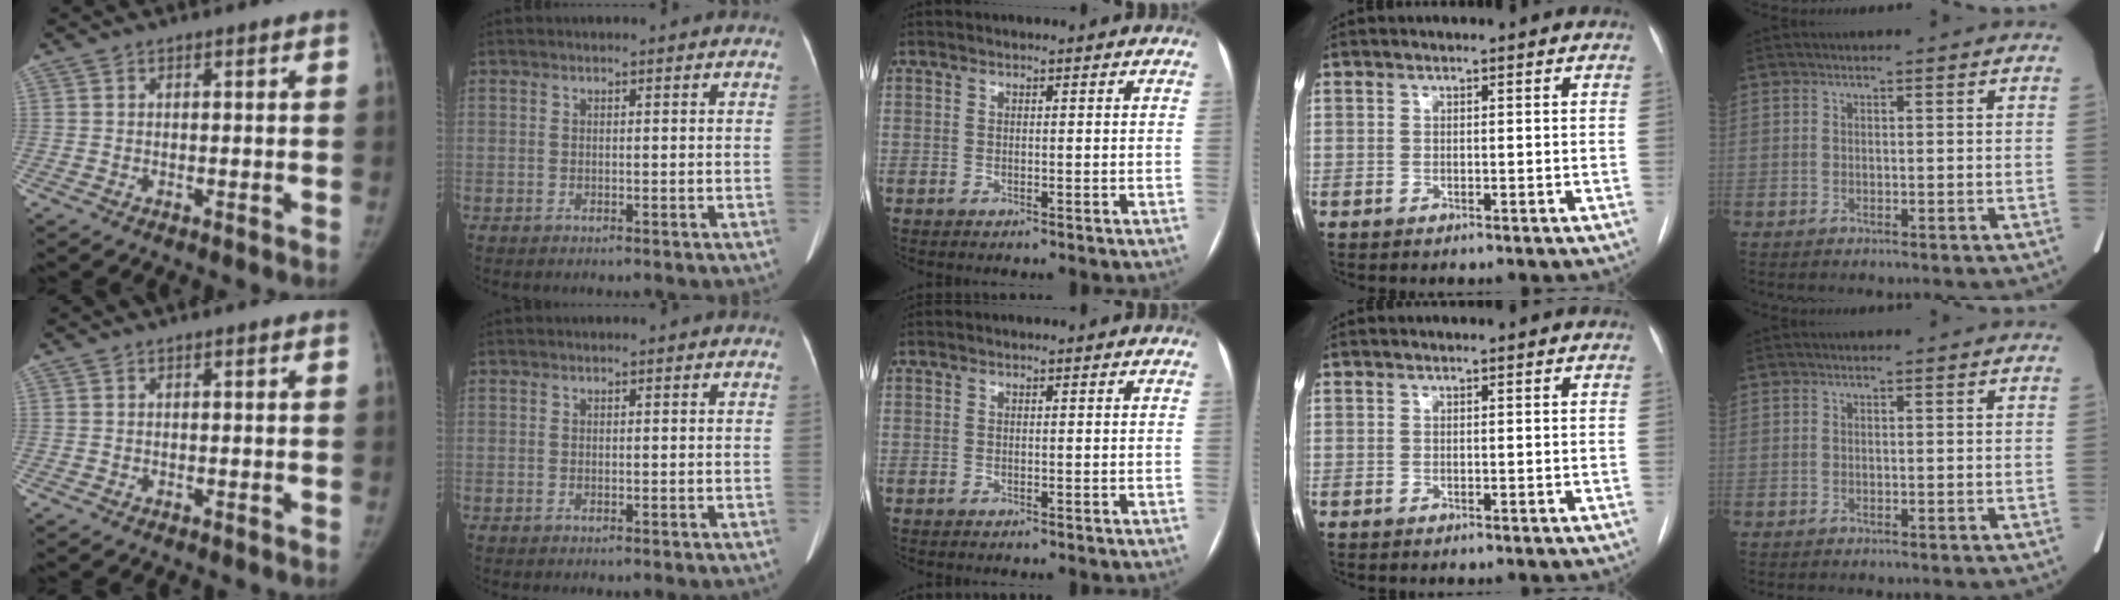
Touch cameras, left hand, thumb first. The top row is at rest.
{}